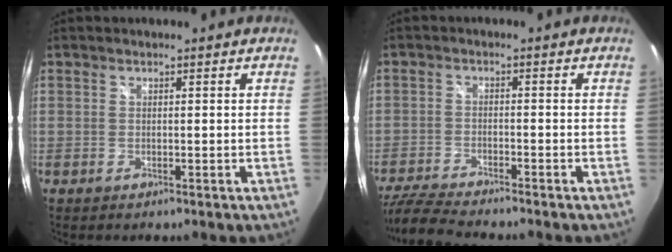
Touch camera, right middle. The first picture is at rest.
{"total": 8.2, "force": [-7.5, 0.3, 3.3], "torque": [-0.090, -0.021, -0.138]}